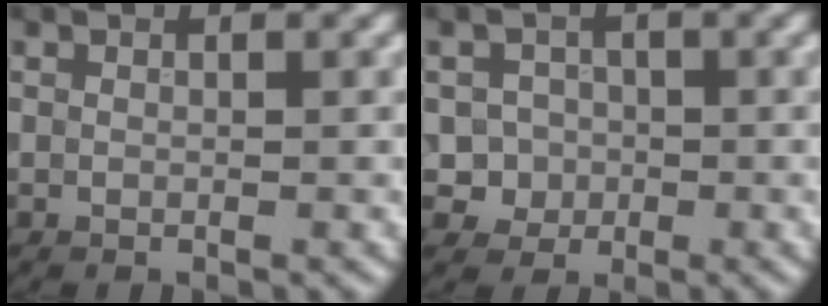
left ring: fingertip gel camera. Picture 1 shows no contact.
{"total": 3.2, "force": [-0.6, 3.0, 0.6], "torque": [0.014, 0.008, -0.023]}